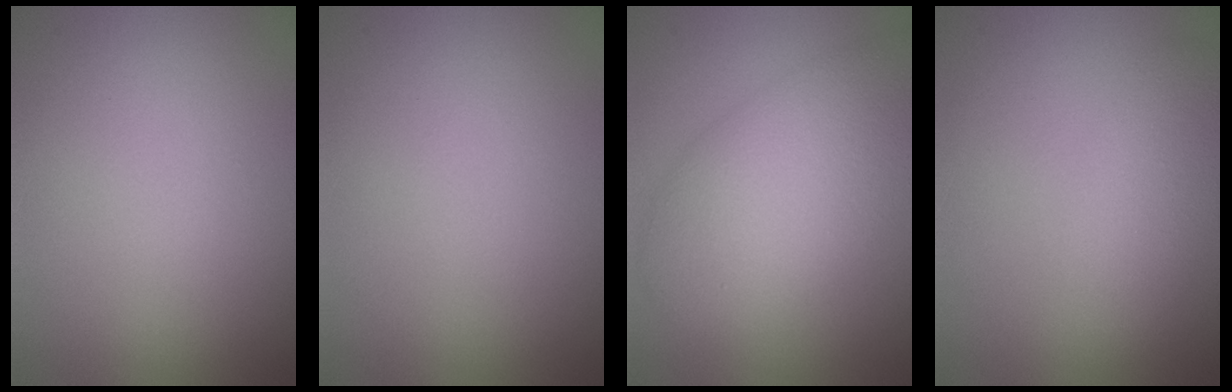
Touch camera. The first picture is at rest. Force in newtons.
{"total": 0.0}
{"total": 8.2, "press": 8.2, "slide": 0.3}
{"total": 3.5, "press": 3.5, "slide": 0.2}